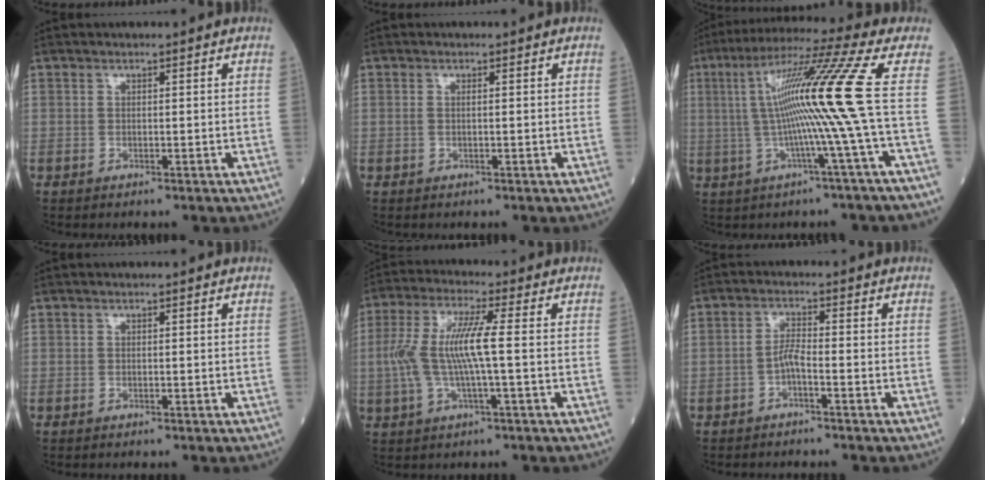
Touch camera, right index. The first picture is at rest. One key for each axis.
{"total": 0.6, "fx": 0.0, "fy": 0.1, "fz": 0.6, "tx": -0.016, "ty": 0.001, "tz": 0.001}
{"total": 14.0, "fx": 0.5, "fy": -3.2, "fz": 13.7, "tx": -0.238, "ty": 0.016, "tz": 0.008}
{"total": 0.0}
{"total": 8.9, "fx": -0.2, "fy": 0.9, "fz": 8.9, "tx": -0.191, "ty": 0.016, "tz": -0.010}
{"total": 2.4, "fx": -1.3, "fy": 0.2, "fz": 2.0, "tx": -0.039, "ty": 0.001, "tz": -0.027}